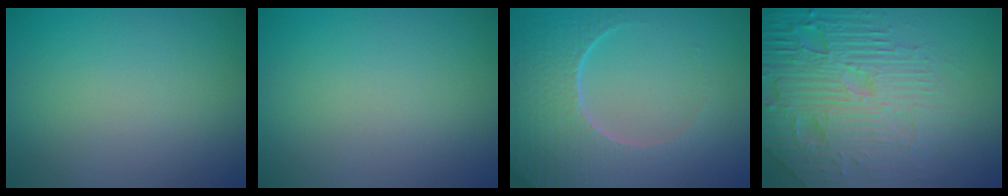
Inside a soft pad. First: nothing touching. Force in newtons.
{"total": 0.0}
{"total": 6.9, "press": 5.6, "slide": 3.9}
{"total": 8.7, "press": 6.2, "slide": 6.1}